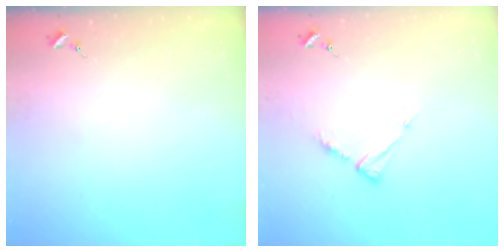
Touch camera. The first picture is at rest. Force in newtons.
{"total": 6.8, "press": 6.8, "slide": 0.5}